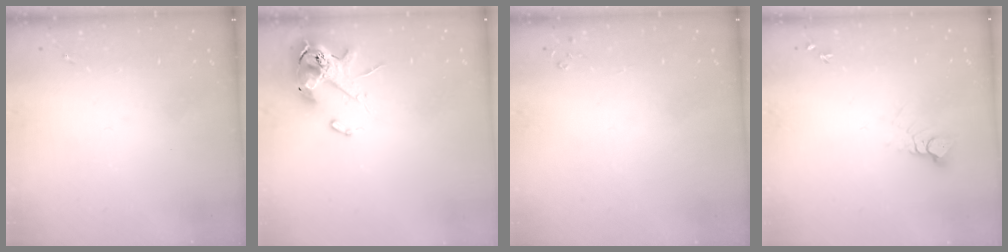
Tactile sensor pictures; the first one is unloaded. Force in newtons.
{"total": 12.1, "press": 11.9, "slide": 1.9}
{"total": 2.7, "press": 2.7, "slide": 0.3}
{"total": 4.0, "press": 3.9, "slide": 0.4}